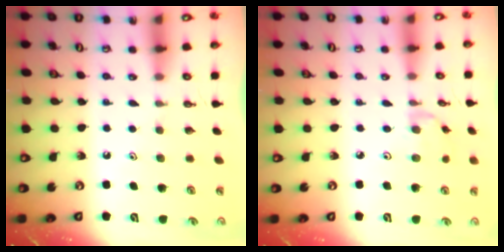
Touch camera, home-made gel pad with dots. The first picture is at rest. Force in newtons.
{"total": 0.7, "press": 0.6, "slide": 0.4}